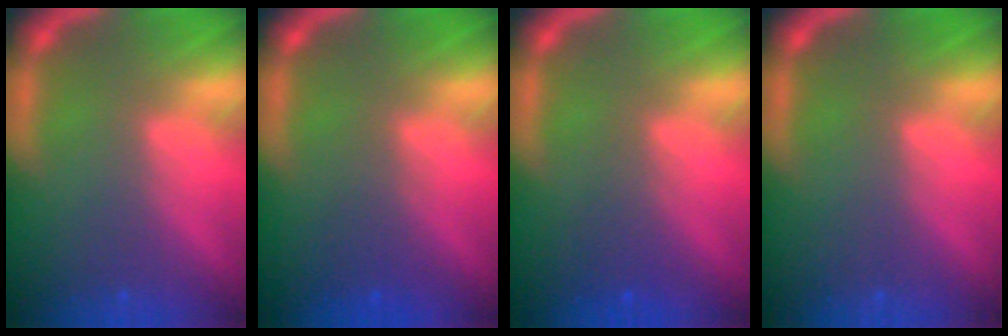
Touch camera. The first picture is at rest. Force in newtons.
{"total": 2.0}
{"total": 2.0}
{"total": 0.0}